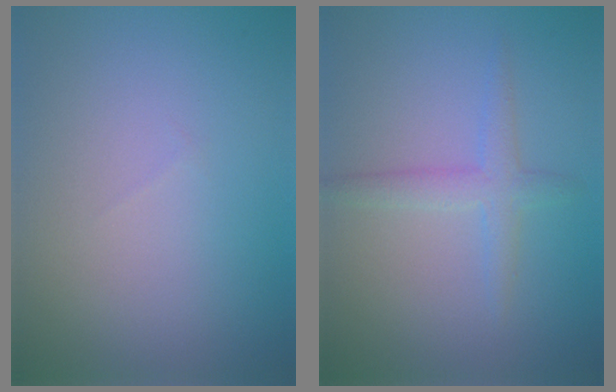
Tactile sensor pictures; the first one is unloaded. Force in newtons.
{"total": 2.3, "press": 2.3, "slide": 0.2}